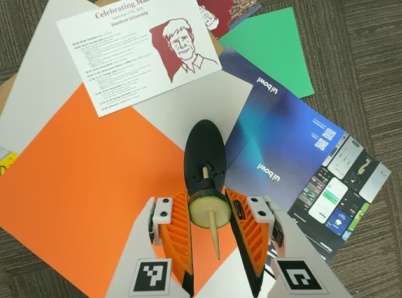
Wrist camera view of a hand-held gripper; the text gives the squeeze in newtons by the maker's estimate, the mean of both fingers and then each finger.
{"total": 10.2, "left": 10.5, "right": 10.0}